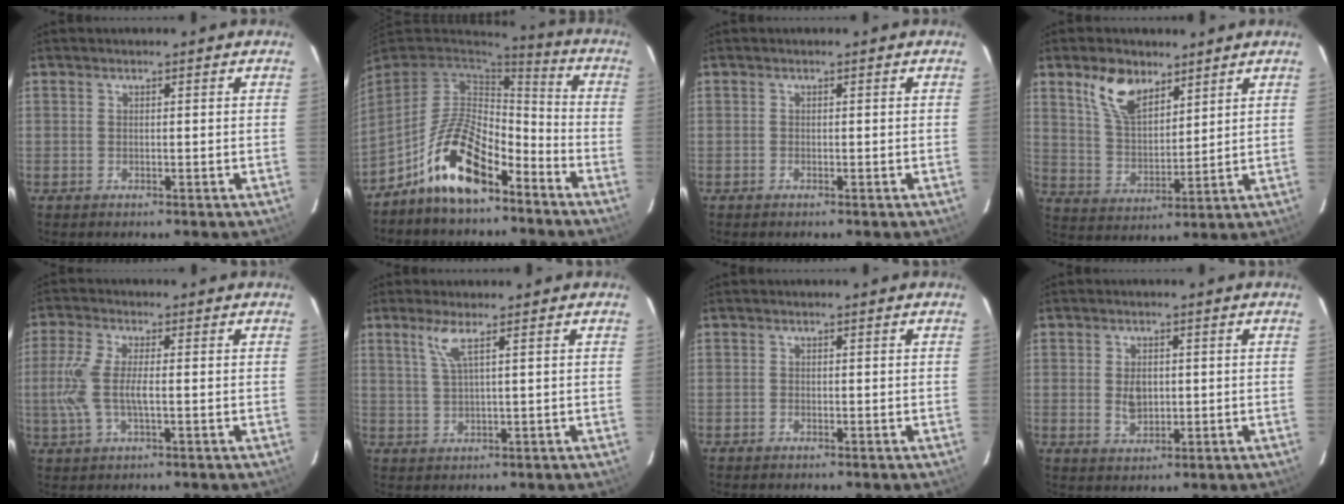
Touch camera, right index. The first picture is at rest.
{"total": 15.4, "force": [-9.4, 6.6, 10.2], "torque": [-0.203, 0.011, -0.169]}
{"total": 0.0}
{"total": 10.0, "force": [6.4, 5.2, 5.8], "torque": [-0.110, 0.012, 0.127]}
{"total": 7.8, "force": [-0.7, 2.3, 7.4], "torque": [-0.165, -0.001, -0.013]}
{"total": 3.5, "force": [1.8, -0.3, 3.0], "torque": [-0.063, -0.002, 0.042]}
{"total": 0.5, "force": [-0.4, 0.2, 0.1], "torque": [-0.003, 0.000, -0.011]}
{"total": 4.2, "force": [0.0, 2.9, 3.0], "torque": [-0.054, -0.002, 0.005]}